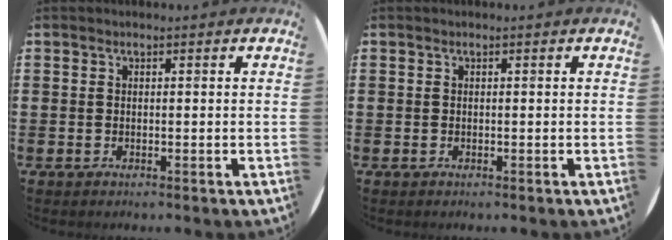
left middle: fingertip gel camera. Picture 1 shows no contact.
{"total": 0.0}